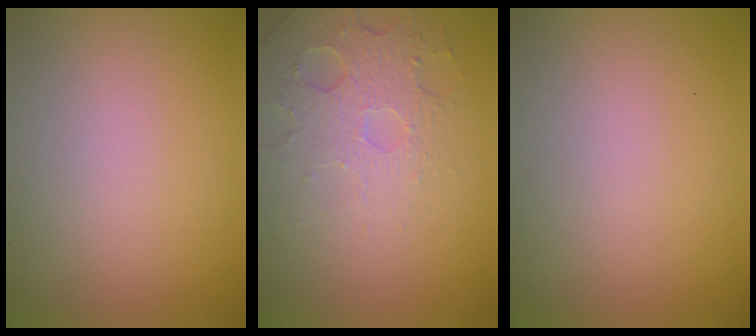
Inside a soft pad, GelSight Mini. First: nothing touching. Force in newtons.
{"total": 5.0, "press": 3.3, "slide": 3.8}
{"total": 0.0}